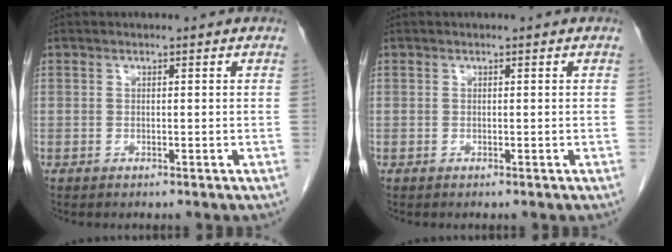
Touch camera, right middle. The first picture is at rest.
{"total": 0.0}